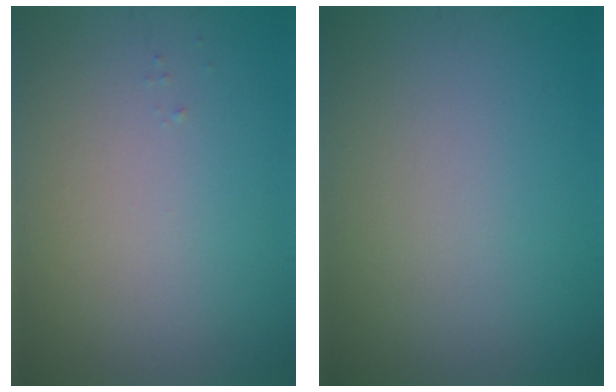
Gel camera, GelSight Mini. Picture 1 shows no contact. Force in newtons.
{"total": 0.0}